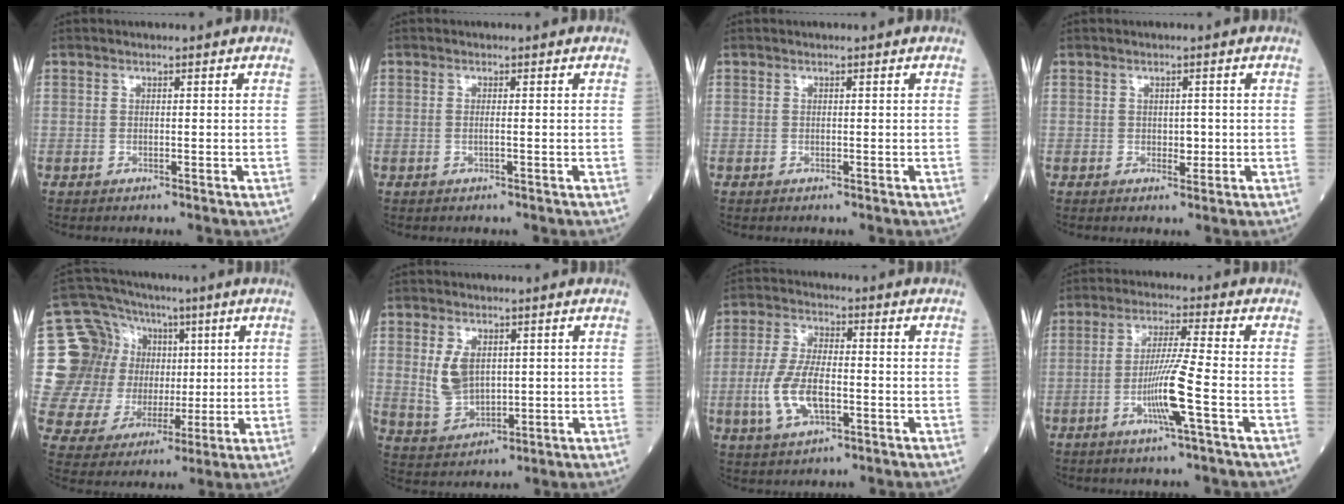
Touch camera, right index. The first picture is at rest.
{"total": 0.8, "force": [-0.1, -0.2, 0.8], "torque": [-0.019, -0.002, -0.003]}
{"total": 0.0}
{"total": 1.5, "force": [-0.1, 0.9, 1.1], "torque": [-0.013, 0.000, 0.000]}
{"total": 16.3, "force": [3.7, 14.1, 7.2], "torque": [-0.144, 0.061, 0.083]}
{"total": 6.1, "force": [1.3, 3.7, 4.7], "torque": [-0.103, 0.003, 0.035]}
{"total": 8.8, "force": [-2.2, 3.4, 7.8], "torque": [-0.173, 0.000, -0.040]}
{"total": 7.8, "force": [-2.7, -1.2, 7.3], "torque": [-0.142, -0.008, -0.054]}